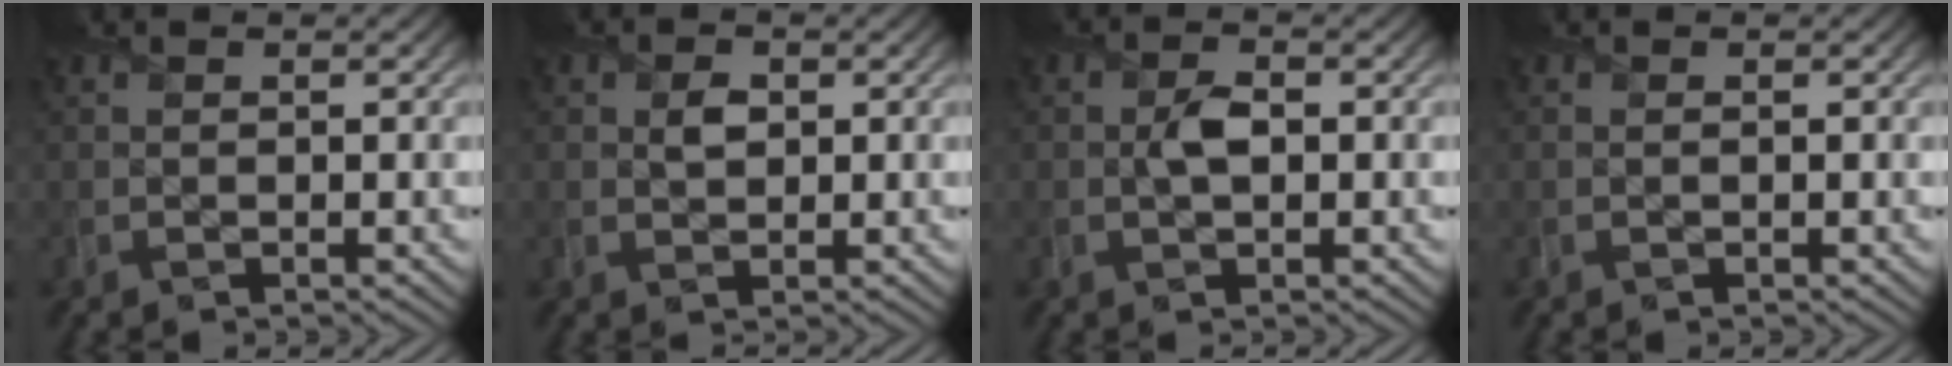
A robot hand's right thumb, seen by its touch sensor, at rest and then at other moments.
{"total": 1.9, "force": [0.4, 1.4, 1.2], "torque": [-0.025, -0.002, 0.006]}
{"total": 2.5, "force": [0.0, 1.4, 2.0], "torque": [-0.041, 0.001, -0.002]}
{"total": 0.0}